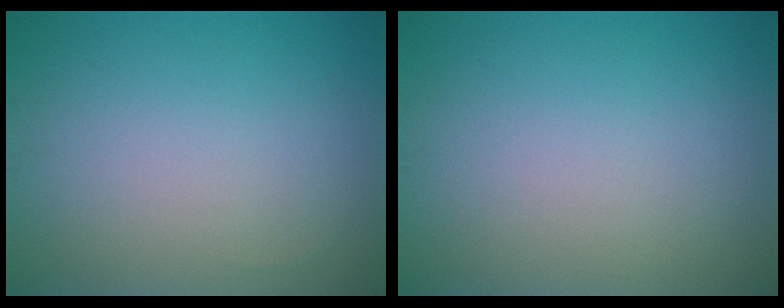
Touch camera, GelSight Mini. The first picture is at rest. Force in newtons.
{"total": 0.0}